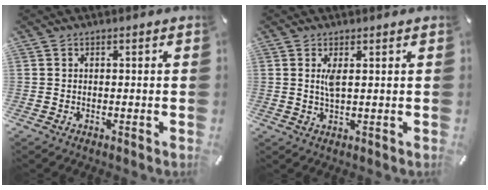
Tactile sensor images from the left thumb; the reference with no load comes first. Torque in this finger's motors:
{"motor_torque": [0.30, 0.73, 0.28, -0.32, 0.15]}